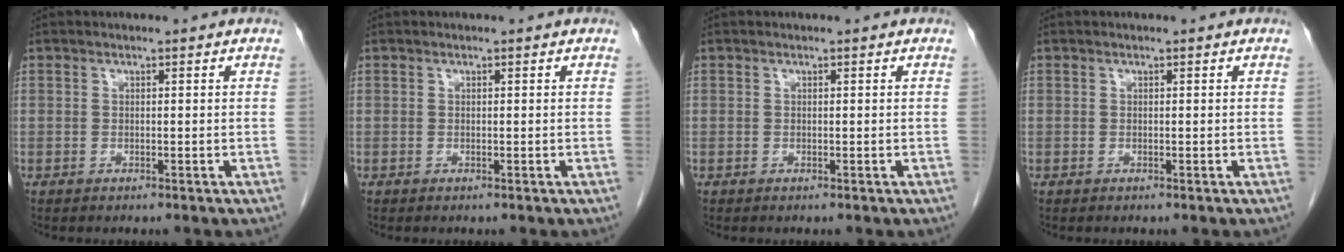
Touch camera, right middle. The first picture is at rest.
{"total": 0.0}
{"total": 0.0}
{"total": 0.0}